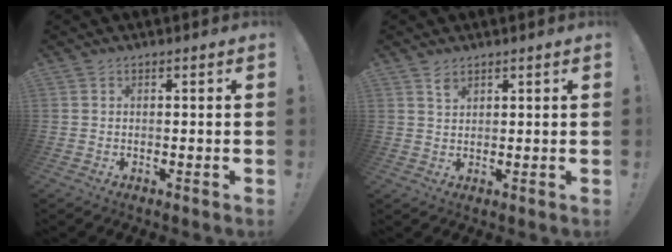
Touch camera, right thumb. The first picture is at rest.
{"total": 2.4, "force": [1.8, 1.3, 0.9], "torque": [0.003, -0.017, 0.030]}